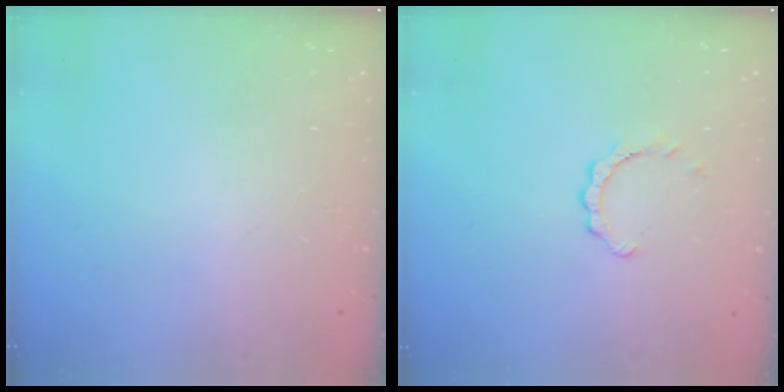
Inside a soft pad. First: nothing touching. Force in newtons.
{"total": 2.0, "press": 2.0, "slide": 0.2}